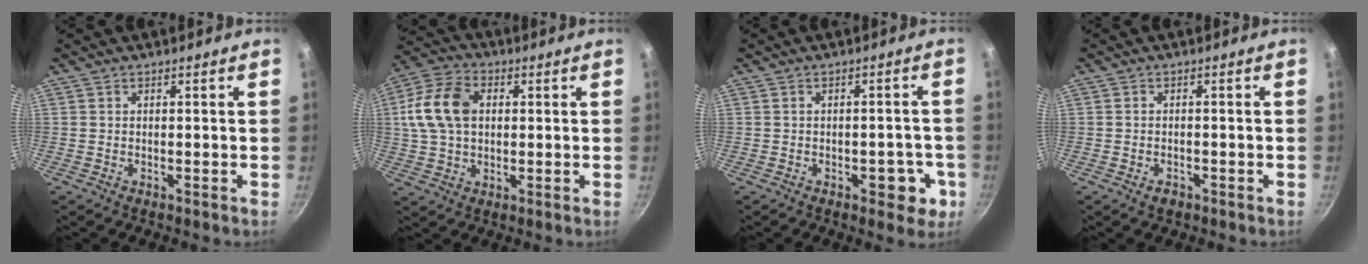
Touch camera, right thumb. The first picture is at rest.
{"total": 13.0, "force": [2.1, 9.1, 9.1], "torque": [-0.159, 0.017, 0.028]}
{"total": 5.8, "force": [-2.1, 3.3, 4.3], "torque": [-0.023, 0.016, -0.021]}
{"total": 1.6, "force": [-1.0, 0.9, 0.8], "torque": [-0.014, 0.006, -0.016]}